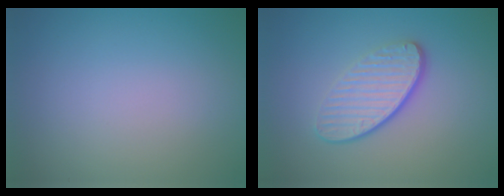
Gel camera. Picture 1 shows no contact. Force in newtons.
{"total": 4.2, "press": 3.1, "slide": 2.8}